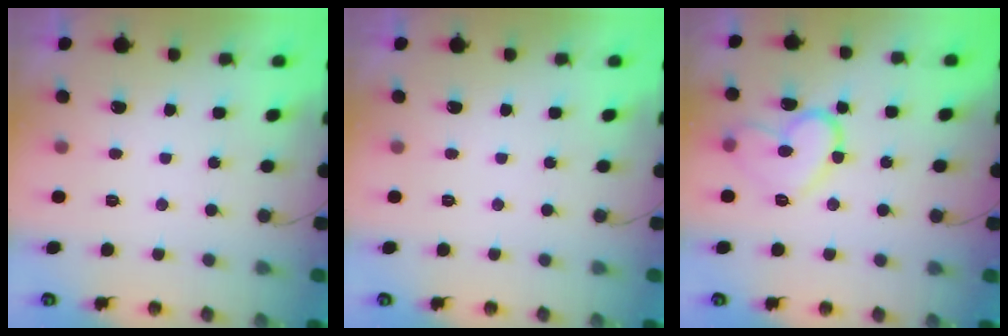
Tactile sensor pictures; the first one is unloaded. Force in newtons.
{"total": 0.0}
{"total": 13.6, "press": 13.6, "slide": 1.1}